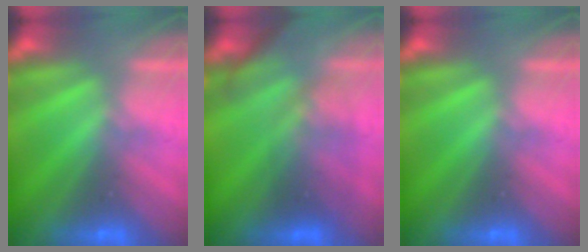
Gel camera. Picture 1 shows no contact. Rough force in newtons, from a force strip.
{"total": 2.8}
{"total": 0.0}